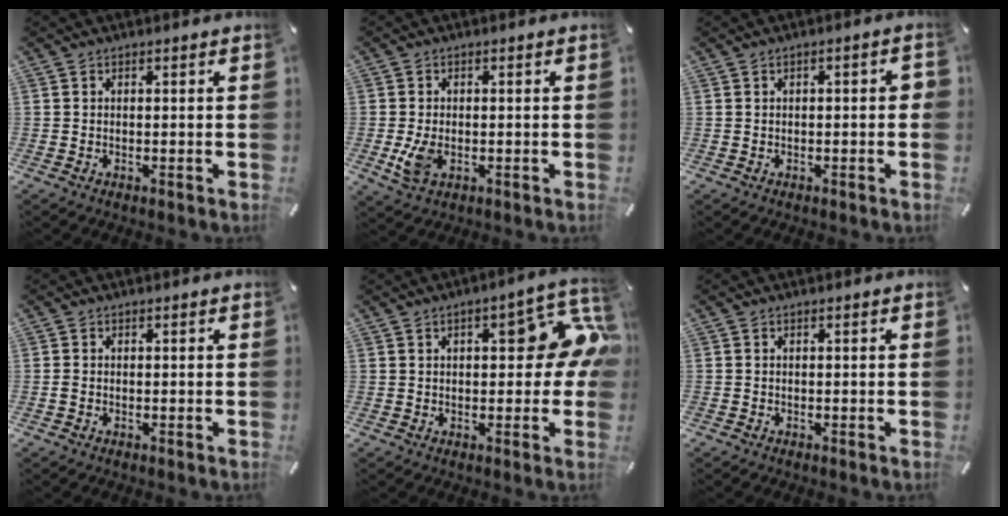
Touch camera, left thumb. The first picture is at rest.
{"total": 5.1, "force": [-1.0, 3.4, 3.7], "torque": [-0.080, -0.006, -0.021]}
{"total": 2.7, "force": [-0.5, 1.2, 2.4], "torque": [-0.039, 0.008, -0.008]}
{"total": 0.6, "force": [-0.2, 0.5, 0.3], "torque": [-0.006, 0.003, -0.005]}
{"total": 13.1, "force": [2.9, 5.6, 11.5], "torque": [-0.143, -0.006, 0.045]}
{"total": 0.0}